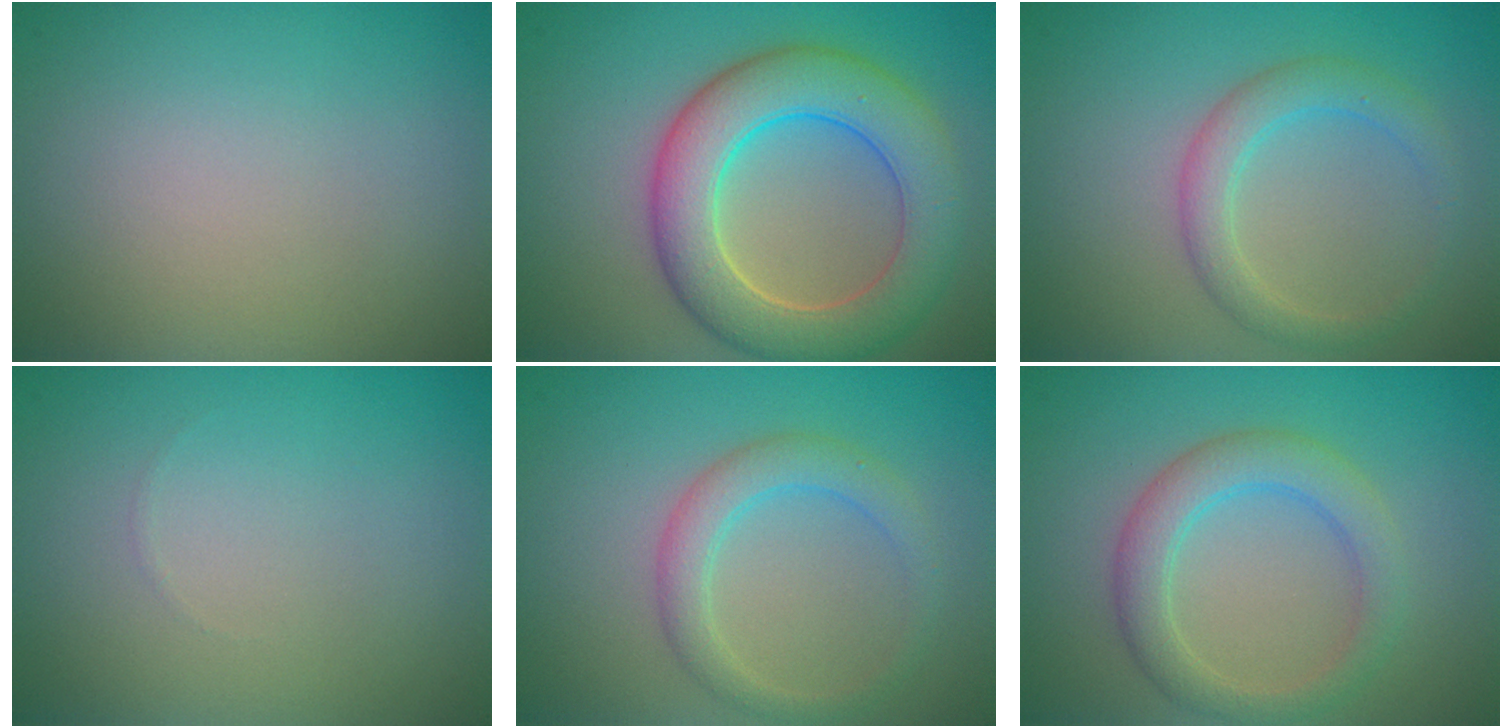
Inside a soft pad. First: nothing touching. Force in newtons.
{"total": 7.7, "press": 7.7, "slide": 0.2}
{"total": 2.8, "press": 2.8, "slide": 0.1}
{"total": 0.0}
{"total": 2.8, "press": 2.8, "slide": 0.1}
{"total": 3.6, "press": 3.6, "slide": 0.1}